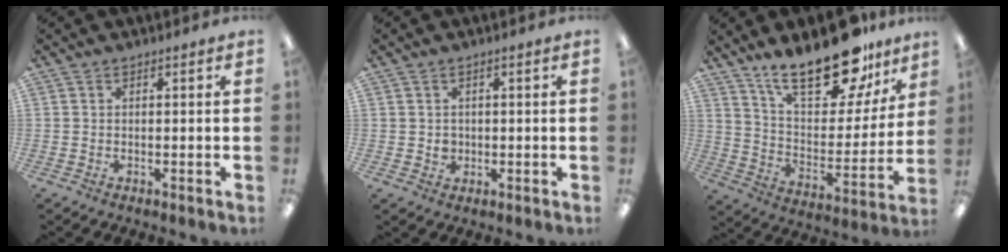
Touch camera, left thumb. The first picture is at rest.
{"total": 1.9, "force": [0.4, 1.7, 0.6], "torque": [-0.006, 0.002, 0.004]}
{"total": 23.5, "force": [17.8, 8.8, 12.5], "torque": [-0.198, -0.112, 0.305]}